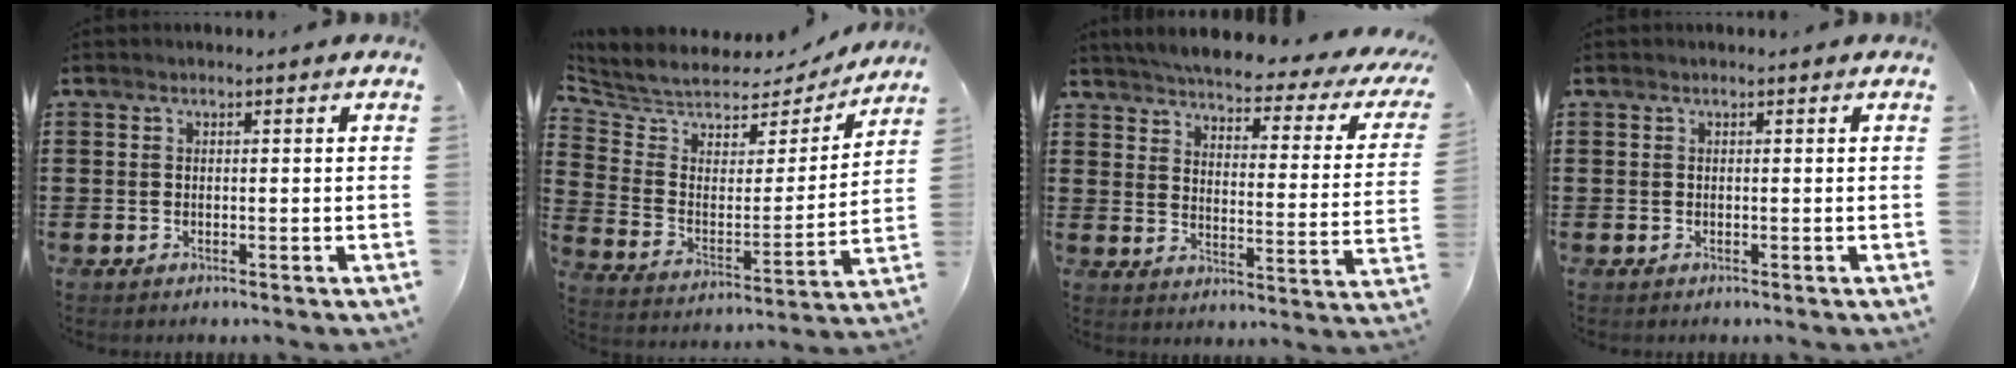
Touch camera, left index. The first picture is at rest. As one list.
[{"total": 5.8, "force": [5.3, 2.2, 0.7], "torque": [-0.053, -0.042, 0.088]}, {"total": 4.1, "force": [3.6, -0.1, 1.9], "torque": [-0.061, -0.033, 0.053]}, {"total": 0.0}]